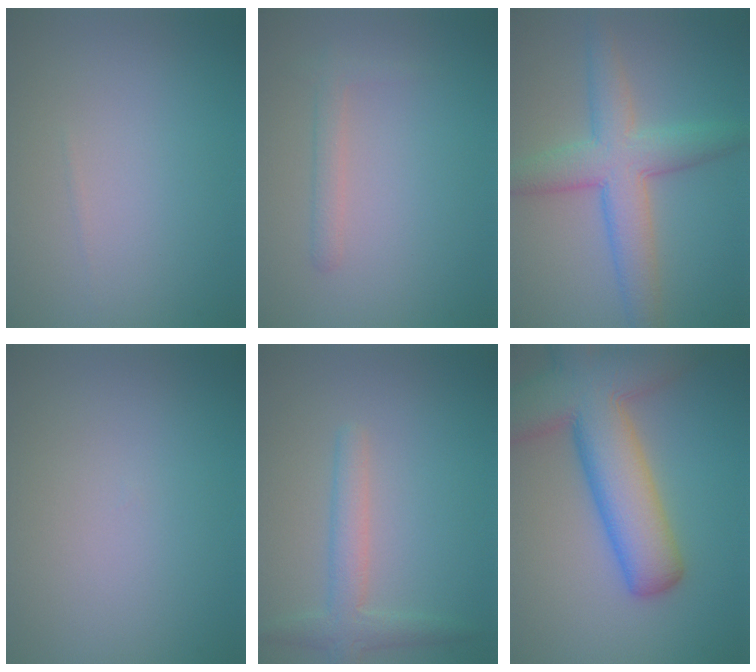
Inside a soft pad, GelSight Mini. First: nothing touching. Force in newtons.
{"total": 0.9, "press": 0.9, "slide": 0.1}
{"total": 6.0, "press": 6.0, "slide": 0.1}
{"total": 0.0}
{"total": 2.8, "press": 2.8, "slide": 0.1}
{"total": 11.3, "press": 11.2, "slide": 0.8}